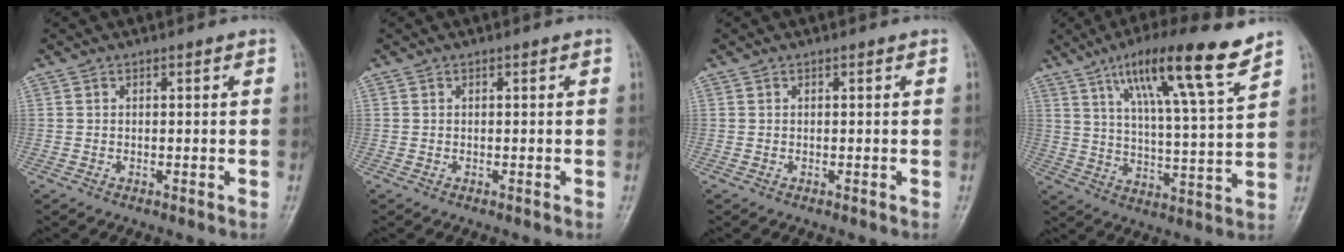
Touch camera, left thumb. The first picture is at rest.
{"total": 0.0}
{"total": 0.0}
{"total": 16.4, "force": [10.5, 1.8, 12.6], "torque": [-0.199, -0.043, 0.173]}